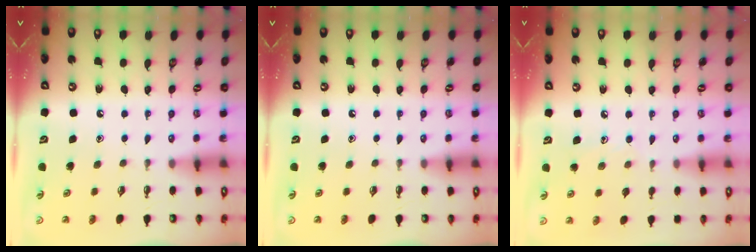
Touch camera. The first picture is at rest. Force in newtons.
{"total": 0.0}
{"total": 5.4, "press": 5.4, "slide": 0.5}